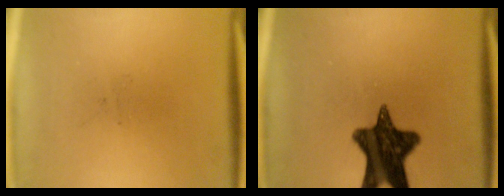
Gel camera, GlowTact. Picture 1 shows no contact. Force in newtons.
{"total": 13.1}